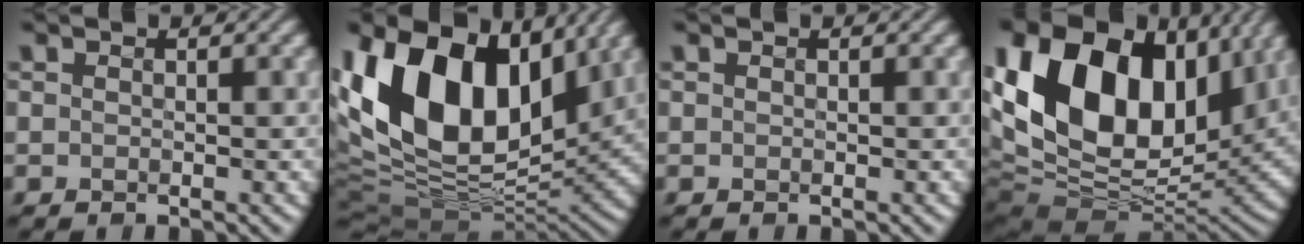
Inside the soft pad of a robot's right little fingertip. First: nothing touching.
{"total": 16.8, "force": [5.1, 10.4, 12.2], "torque": [-0.242, 0.024, 0.080]}
{"total": 0.0}
{"total": 19.8, "force": [5.1, 13.2, 13.8], "torque": [-0.287, 0.017, 0.101]}